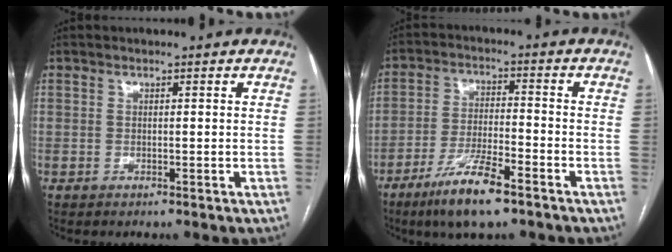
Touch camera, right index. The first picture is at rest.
{"total": 9.9, "force": [-6.4, 1.6, 7.4], "torque": [-0.141, -0.015, -0.115]}